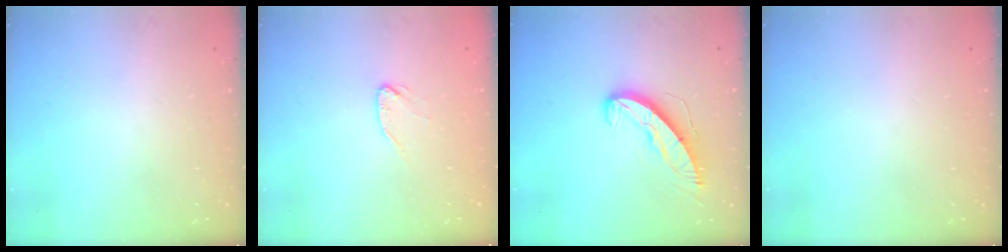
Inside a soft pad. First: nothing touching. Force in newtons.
{"total": 3.5, "press": 3.4, "slide": 0.4}
{"total": 9.0, "press": 9.0, "slide": 0.6}
{"total": 0.0}